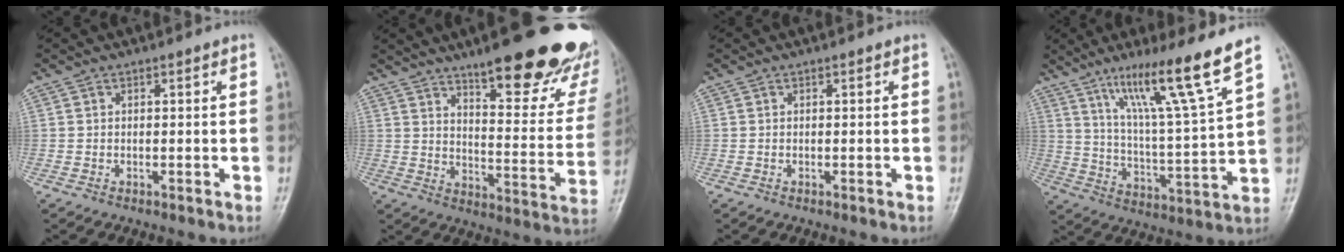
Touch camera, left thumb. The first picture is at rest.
{"total": 26.3, "force": [18.2, 7.0, 17.7], "torque": [-0.194, -0.095, 0.244]}
{"total": 0.0}
{"total": 15.9, "force": [10.4, -0.4, 12.0], "torque": [-0.197, -0.058, 0.177]}